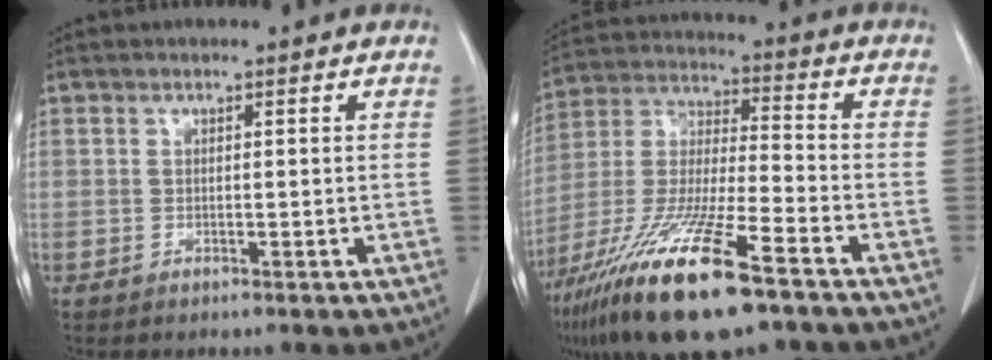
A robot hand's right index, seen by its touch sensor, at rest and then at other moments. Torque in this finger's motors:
{"motor_torque": [1.32, -0.82, 1.05, 0.21]}